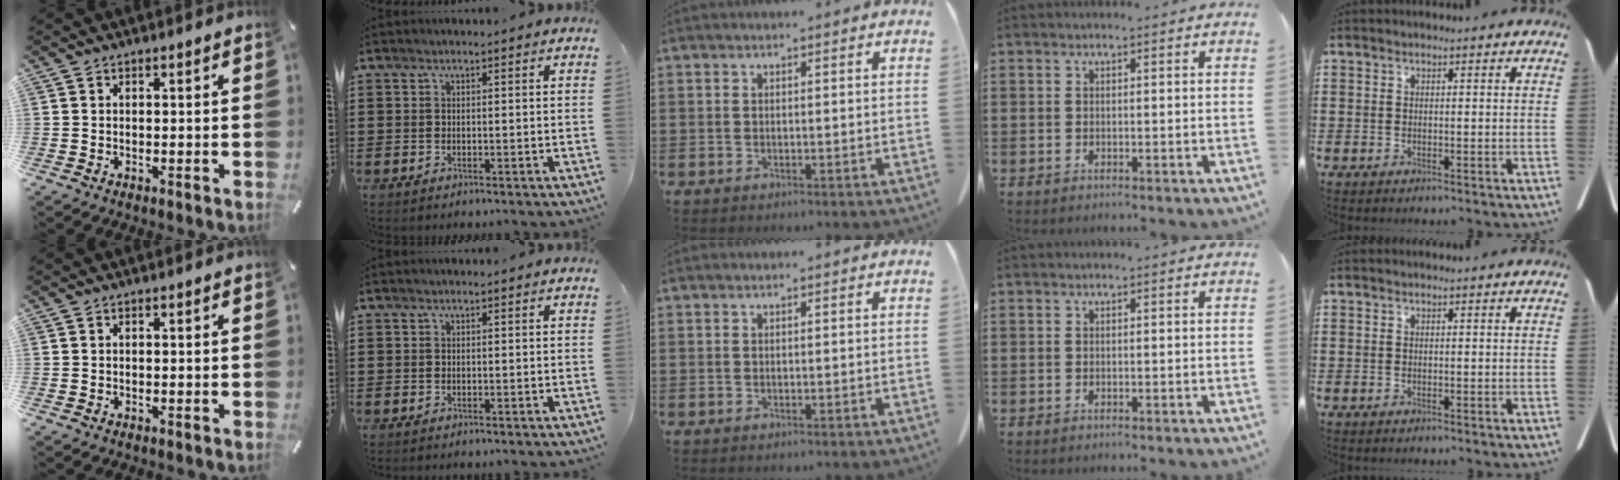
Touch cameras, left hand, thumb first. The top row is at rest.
{}